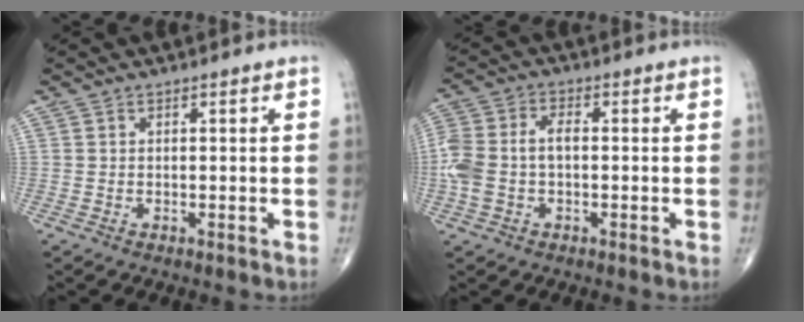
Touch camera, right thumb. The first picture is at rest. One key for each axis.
{"total": 8.9, "fx": -1.0, "fy": 5.3, "fz": 7.1, "tx": -0.173, "ty": 0.027, "tz": -0.022}